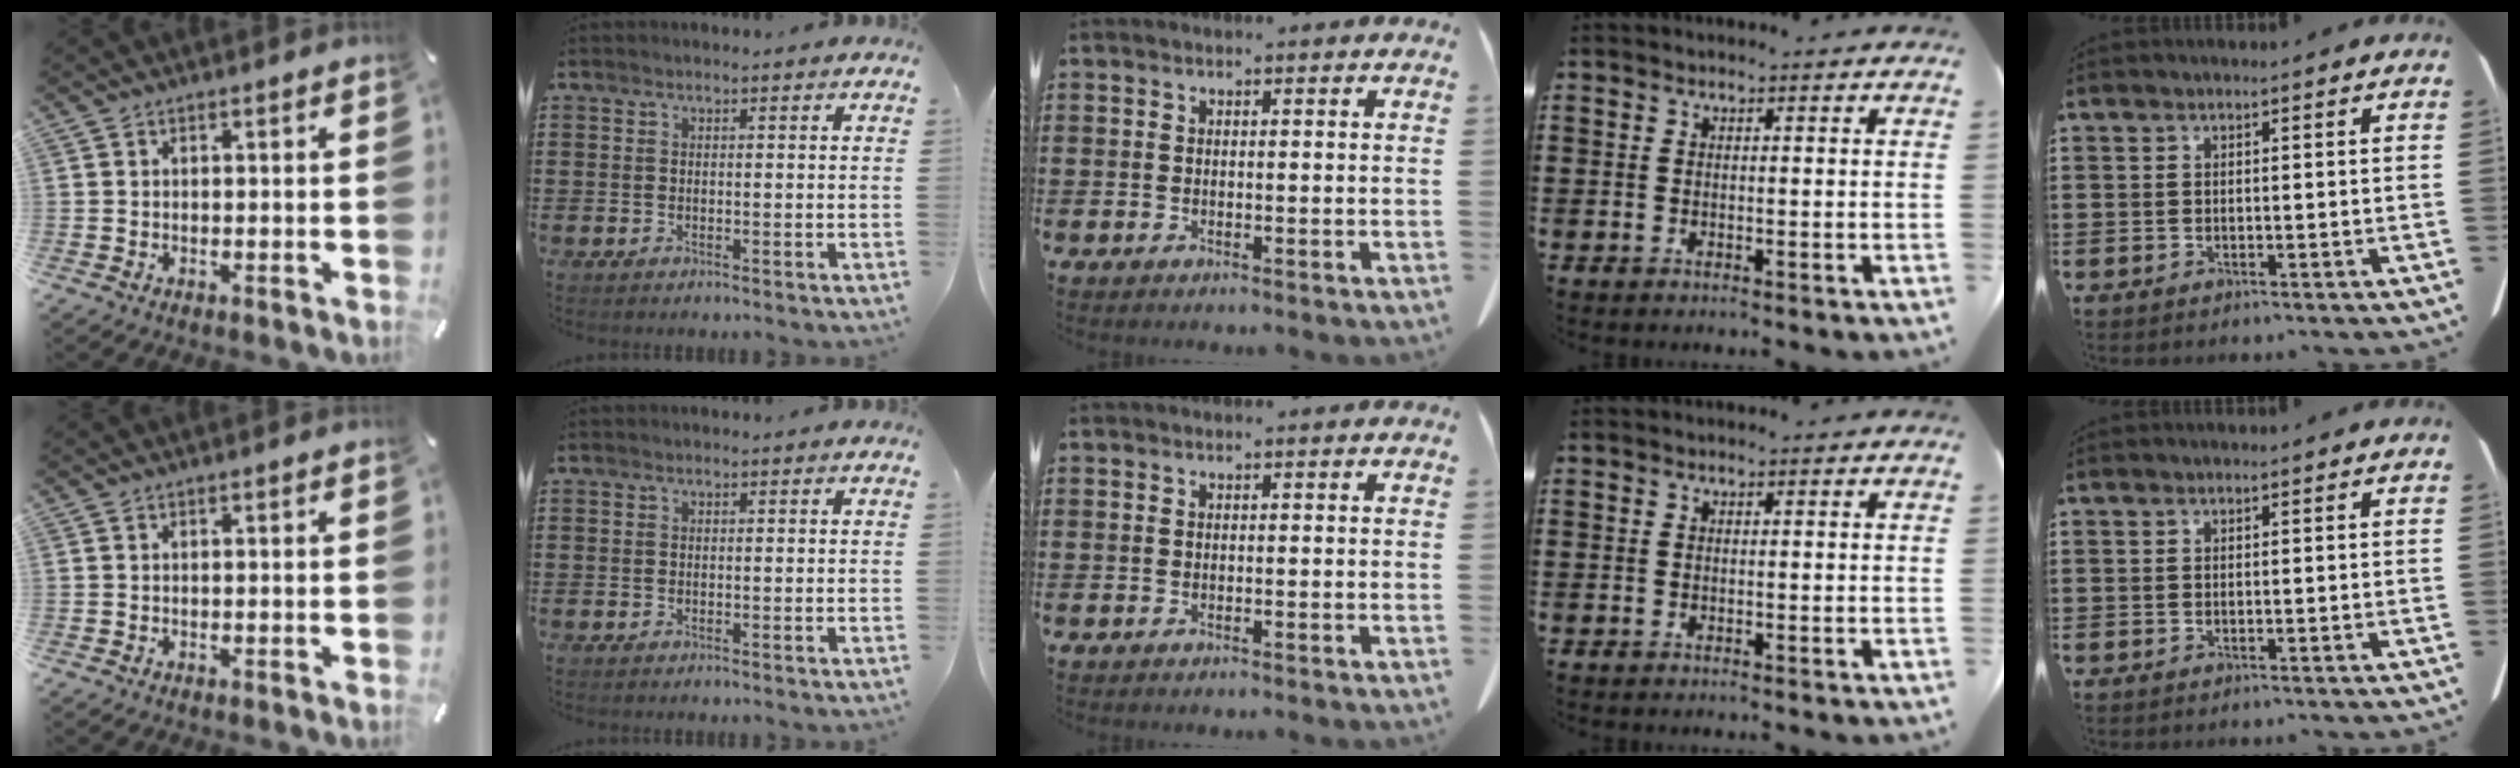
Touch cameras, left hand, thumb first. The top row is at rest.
{}